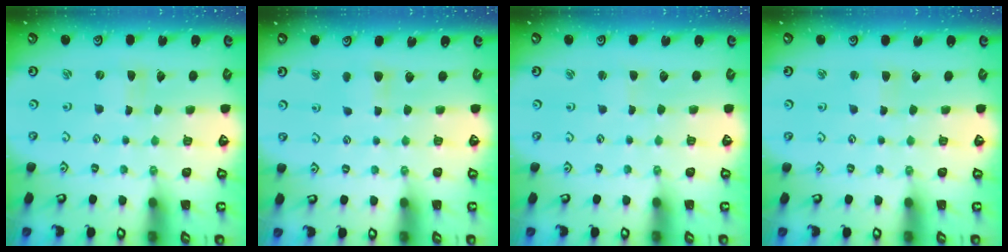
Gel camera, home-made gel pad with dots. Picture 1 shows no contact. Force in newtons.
{"total": 4.6, "press": 4.5, "slide": 0.4}
{"total": 0.8, "press": 0.7, "slide": 0.3}
{"total": 3.7, "press": 3.7, "slide": 0.3}